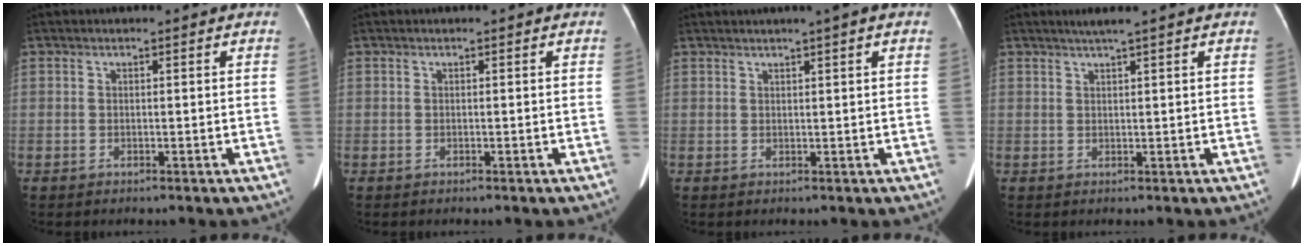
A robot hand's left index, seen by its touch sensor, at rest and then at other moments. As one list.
[{"total": 0.0}, {"total": 2.3, "force": [1.5, -0.3, 1.8], "torque": [-0.031, 0.012, 0.025]}, {"total": 2.3, "force": [1.7, -0.6, 1.5], "torque": [-0.027, 0.006, 0.030]}]